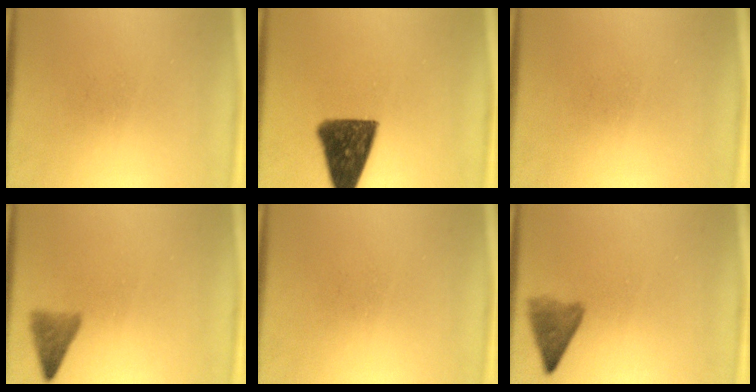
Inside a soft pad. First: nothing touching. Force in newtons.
{"total": 12.2}
{"total": 0.0}
{"total": 2.8}
{"total": 0.0}
{"total": 3.8}